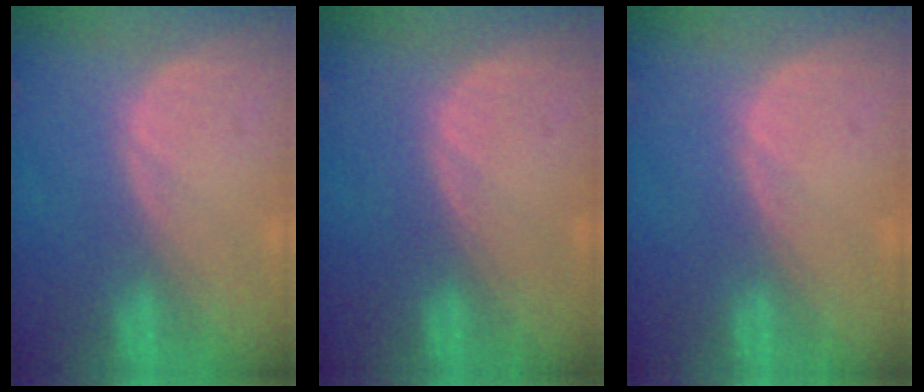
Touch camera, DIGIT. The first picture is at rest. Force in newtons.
{"total": 0.0}
{"total": 0.0}